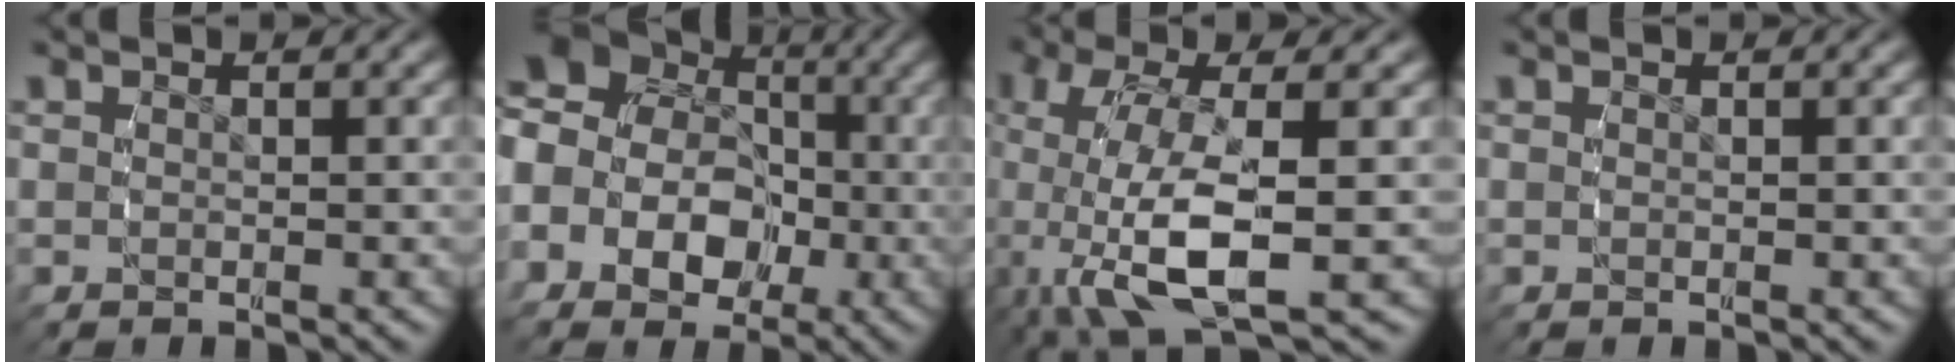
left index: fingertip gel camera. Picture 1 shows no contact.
{"total": 13.2, "force": [0.2, 11.3, 6.9], "torque": [-0.136, -0.018, -0.001]}
{"total": 8.7, "force": [-1.4, 4.5, 7.3], "torque": [-0.183, -0.045, 0.010]}
{"total": 0.0}